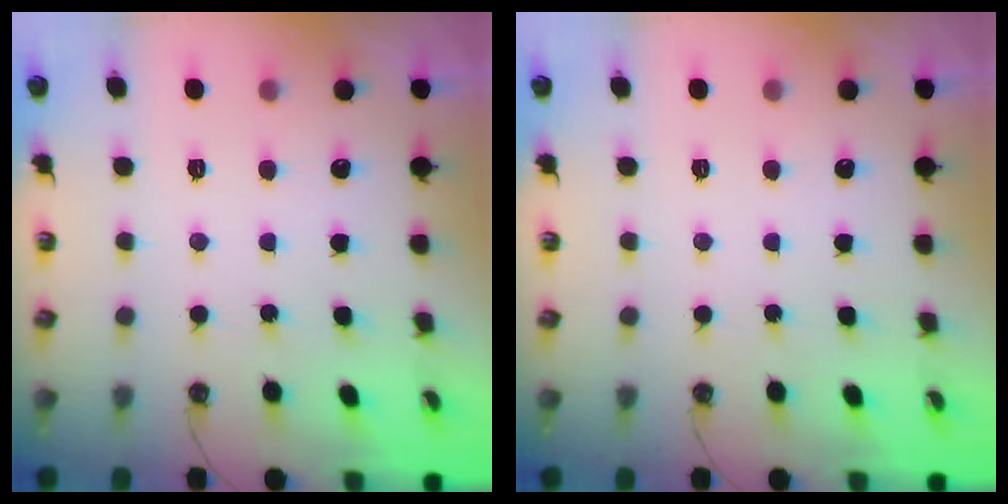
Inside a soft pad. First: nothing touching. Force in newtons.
{"total": 0.0}